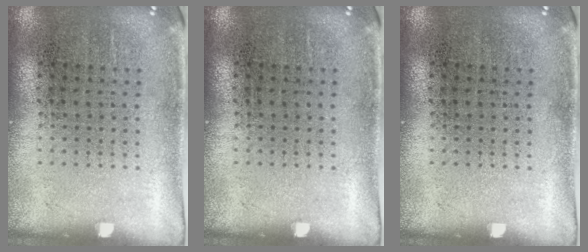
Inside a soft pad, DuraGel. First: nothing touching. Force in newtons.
{"total": 0.0}
{"total": 0.0}